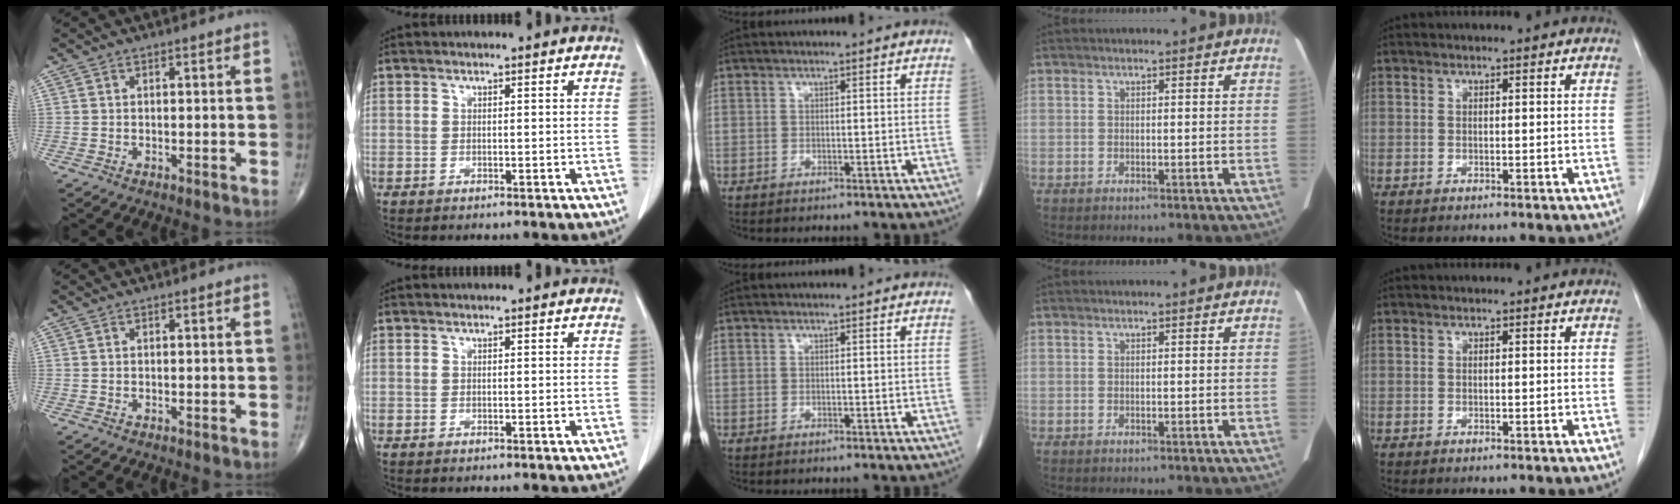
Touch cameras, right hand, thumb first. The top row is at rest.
{}